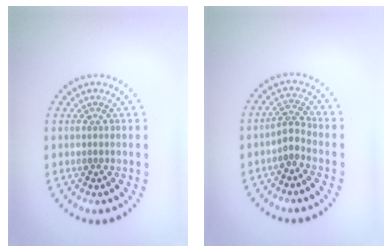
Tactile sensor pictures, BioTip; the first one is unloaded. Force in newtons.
{"total": 1.8, "press": 1.2, "slide": 1.3}